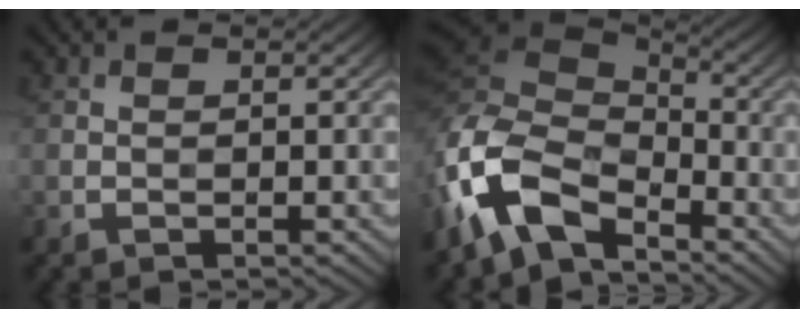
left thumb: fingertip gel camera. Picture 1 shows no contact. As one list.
[{"total": 13.0, "force": [-7.3, 7.4, 7.7], "torque": [-0.192, -0.014, -0.149]}]